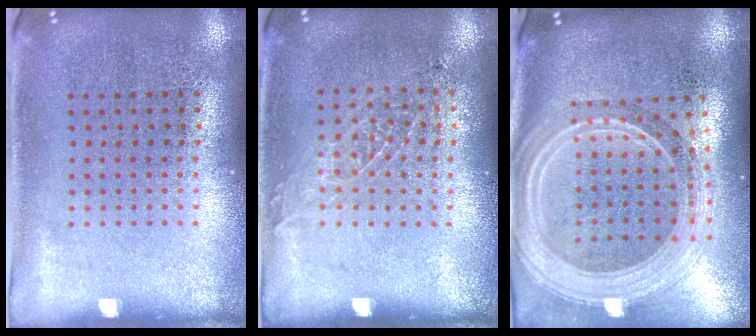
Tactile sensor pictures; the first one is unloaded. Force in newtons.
{"total": 0.9, "press": 0.9, "slide": 0.1}
{"total": 2.7, "press": 2.2, "slide": 1.5}